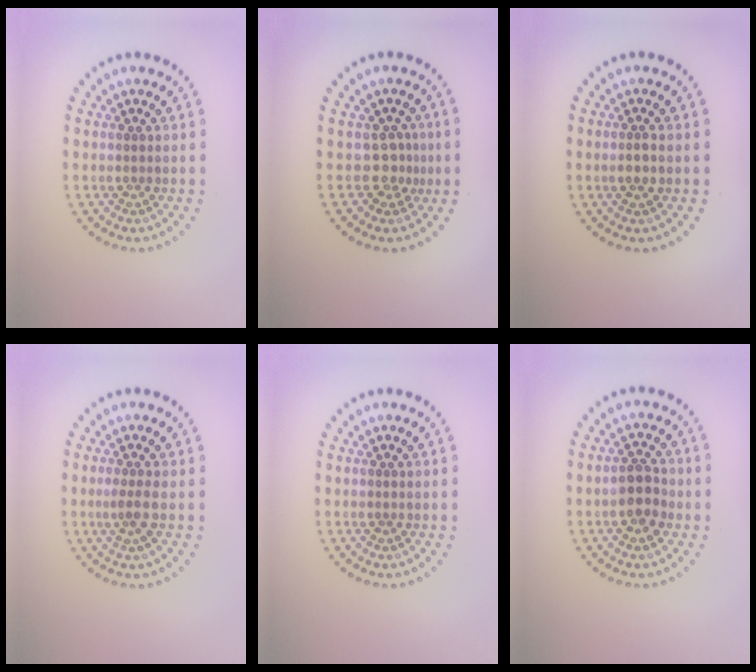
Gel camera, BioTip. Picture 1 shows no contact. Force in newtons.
{"total": 1.9, "press": 1.4, "slide": 1.4}
{"total": 1.3, "press": 1.2, "slide": 0.5}
{"total": 1.7, "press": 1.2, "slide": 1.1}
{"total": 0.0}
{"total": 2.9, "press": 2.8, "slide": 0.8}